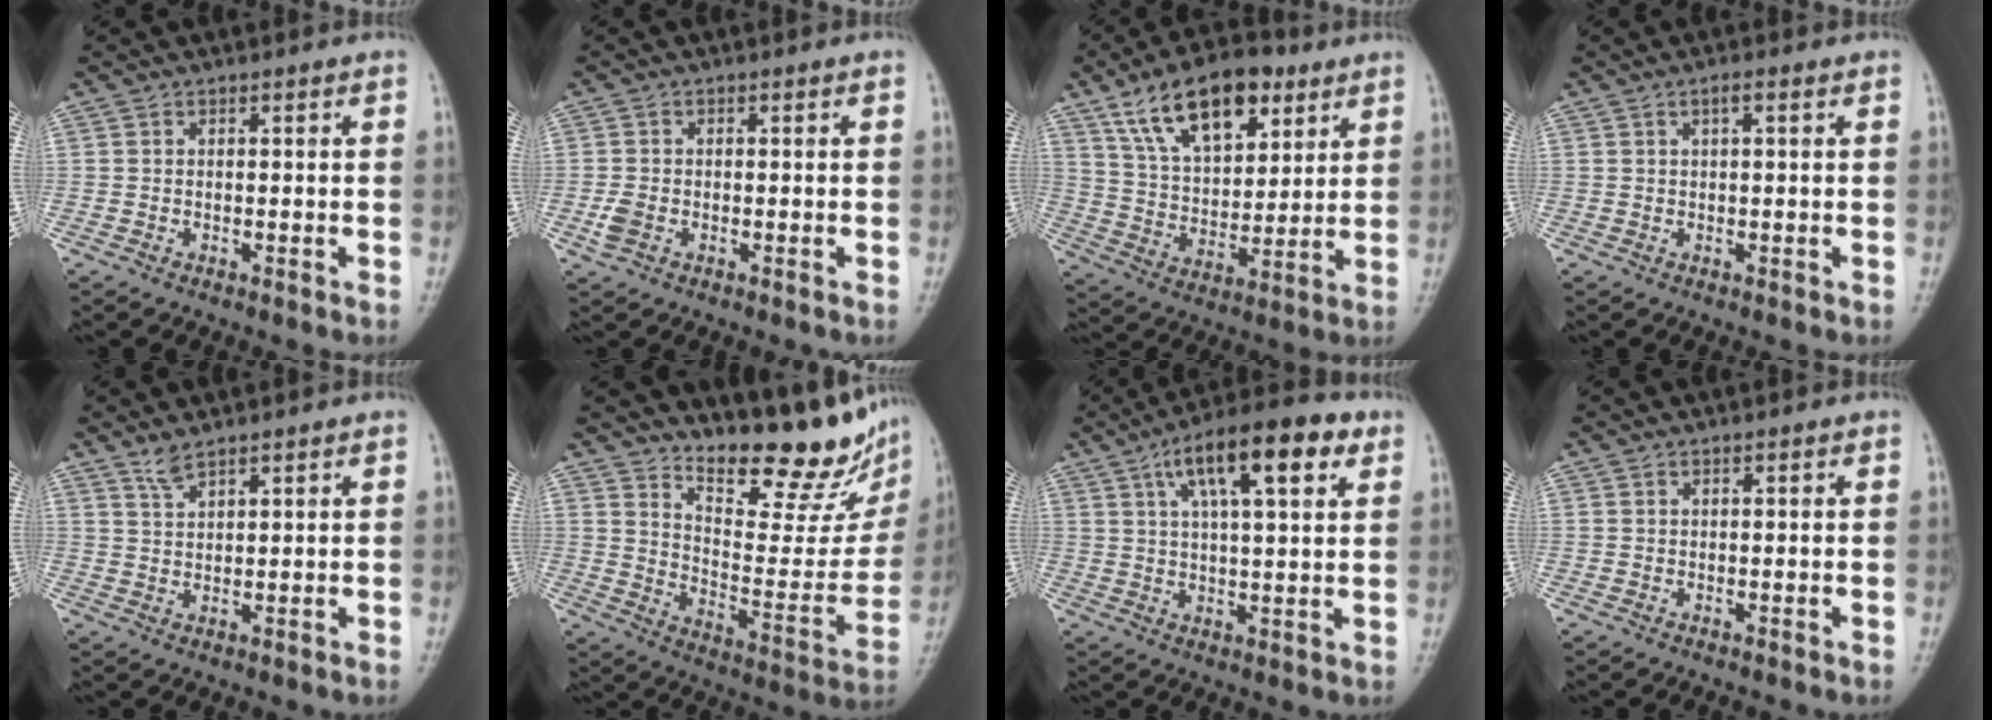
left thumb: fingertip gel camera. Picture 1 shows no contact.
{"total": 2.7, "force": [-1.0, 1.9, 1.7], "torque": [-0.041, 0.004, -0.018]}
{"total": 18.1, "force": [9.9, 9.1, 12.0], "torque": [-0.160, -0.029, 0.175]}
{"total": 1.7, "force": [0.7, 0.4, 1.5], "torque": [-0.029, 0.006, 0.011]}
{"total": 2.7, "force": [2.3, 0.6, 1.4], "torque": [-0.028, -0.010, 0.049]}
{"total": 19.3, "force": [15.5, 4.9, 10.3], "torque": [-0.107, -0.127, 0.229]}
{"total": 15.4, "force": [6.9, 4.9, 12.9], "torque": [-0.187, 0.001, 0.102]}
{"total": 0.0}